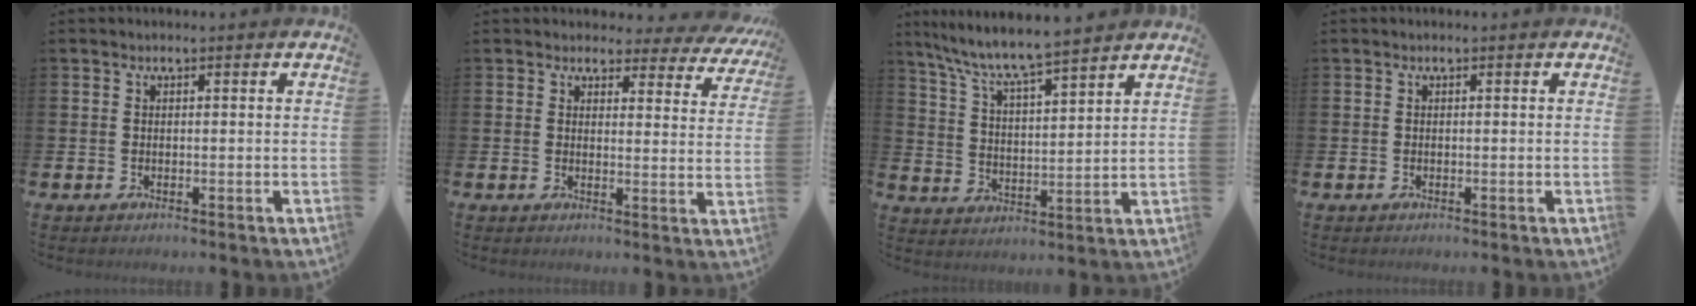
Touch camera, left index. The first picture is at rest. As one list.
[{"total": 3.1, "force": [2.7, 1.4, 0.4], "torque": [-0.001, -0.026, 0.040]}, {"total": 7.9, "force": [7.4, 0.2, 2.8], "torque": [-0.088, -0.047, 0.129]}, {"total": 0.0}]